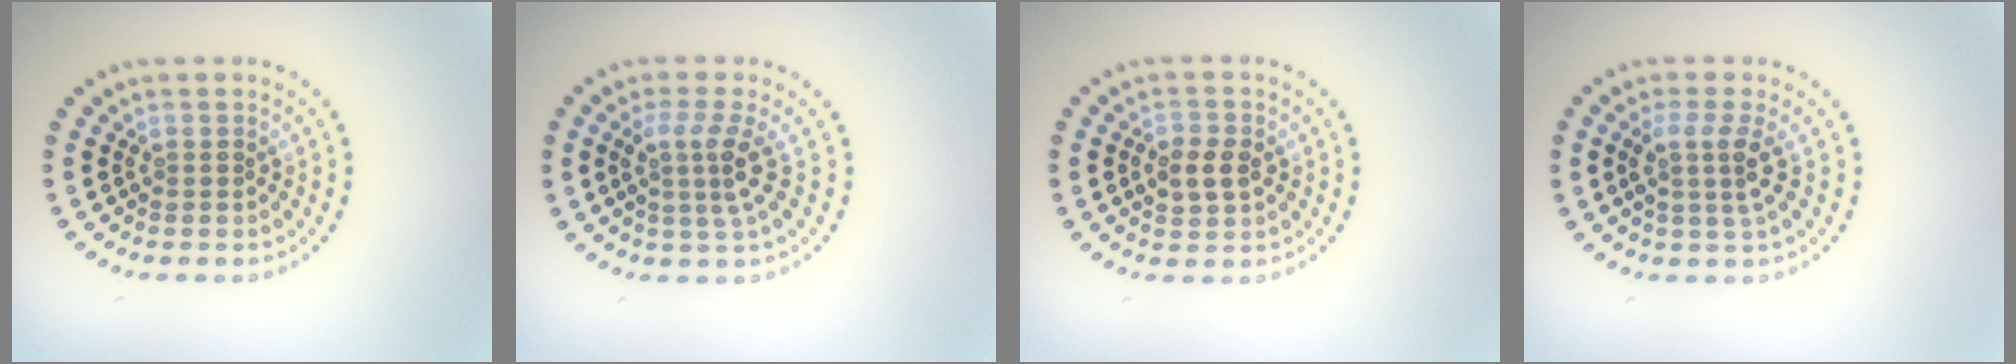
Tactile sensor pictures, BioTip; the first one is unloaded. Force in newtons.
{"total": 3.1, "press": 2.2, "slide": 2.1}
{"total": 2.7, "press": 2.7, "slide": 0.1}
{"total": 2.7, "press": 2.0, "slide": 1.9}